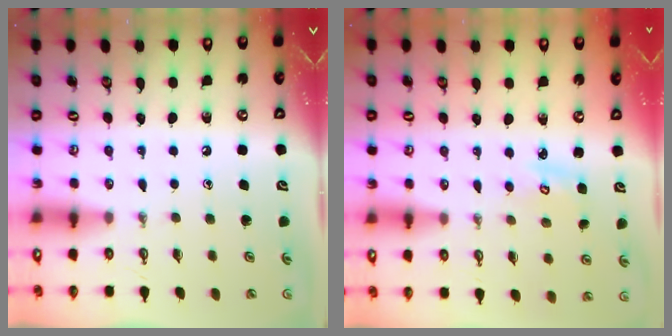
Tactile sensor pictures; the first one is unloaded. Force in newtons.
{"total": 2.5, "press": 2.5, "slide": 0.2}